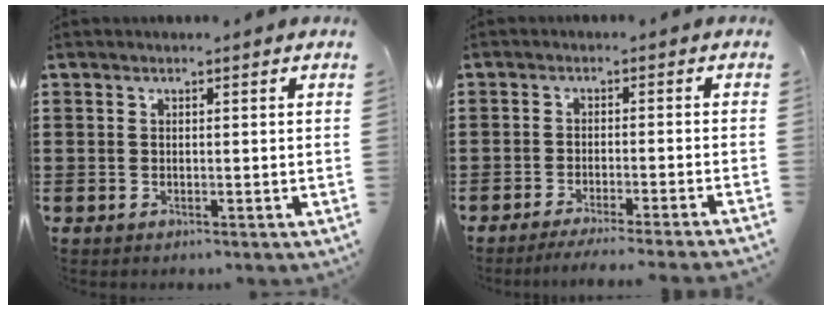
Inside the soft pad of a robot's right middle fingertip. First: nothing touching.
{"total": 2.7, "force": [-2.5, -0.5, 1.1], "torque": [-0.019, -0.001, -0.051]}